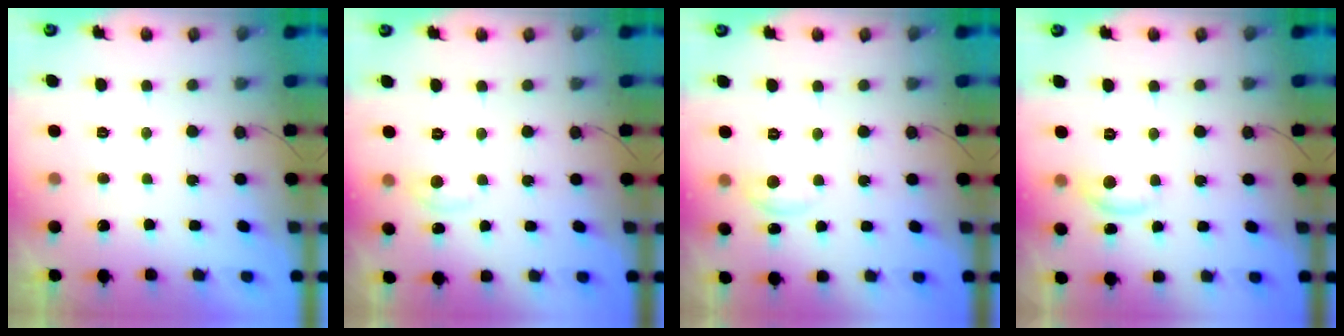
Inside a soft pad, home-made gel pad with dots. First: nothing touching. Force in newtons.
{"total": 3.1, "press": 3.1, "slide": 0.4}
{"total": 2.9, "press": 2.9, "slide": 0.2}
{"total": 5.8, "press": 5.8, "slide": 0.3}